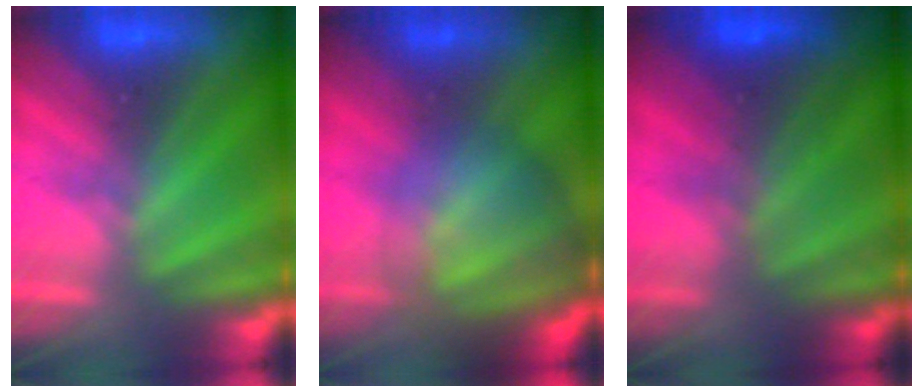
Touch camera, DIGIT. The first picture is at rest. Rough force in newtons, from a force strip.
{"total": 8.4}
{"total": 5.6}